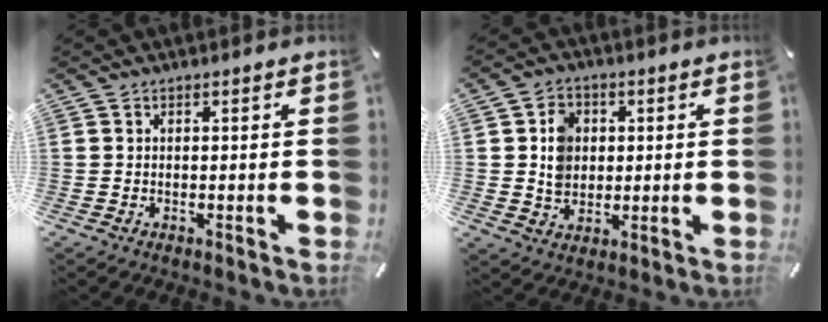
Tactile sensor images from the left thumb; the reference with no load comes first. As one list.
[{"total": 7.0, "force": [0.8, 6.2, 3.1], "torque": [-0.047, 0.007, 0.014]}]